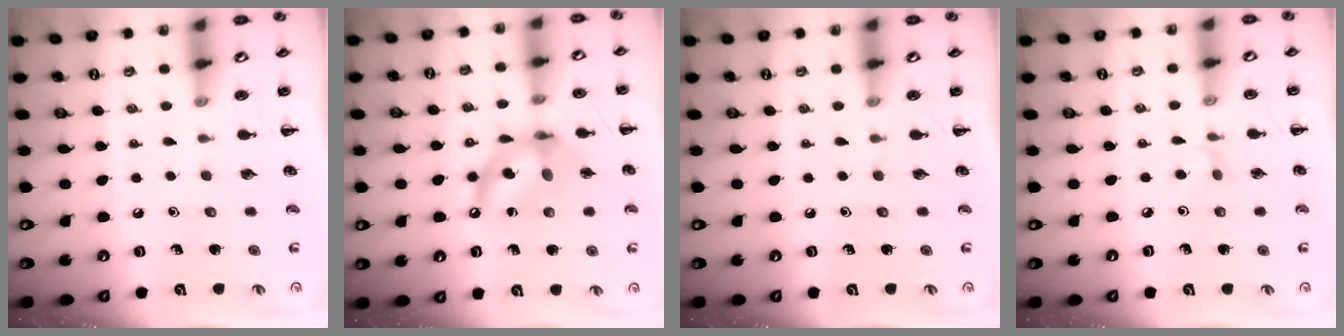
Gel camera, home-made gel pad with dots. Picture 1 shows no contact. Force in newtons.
{"total": 12.0, "press": 11.5, "slide": 3.2}
{"total": 0.0}
{"total": 2.9, "press": 2.8, "slide": 0.9}